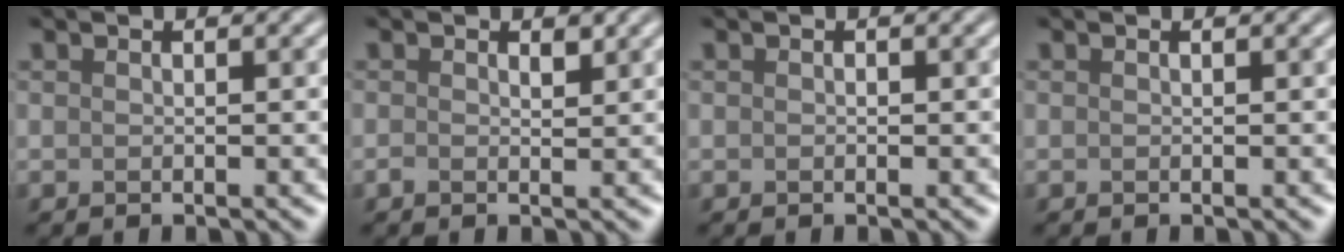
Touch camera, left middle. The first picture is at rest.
{"total": 0.6, "force": [0.1, 0.3, 0.5], "torque": [-0.012, 0.000, 0.007]}
{"total": 0.0}
{"total": 0.0}